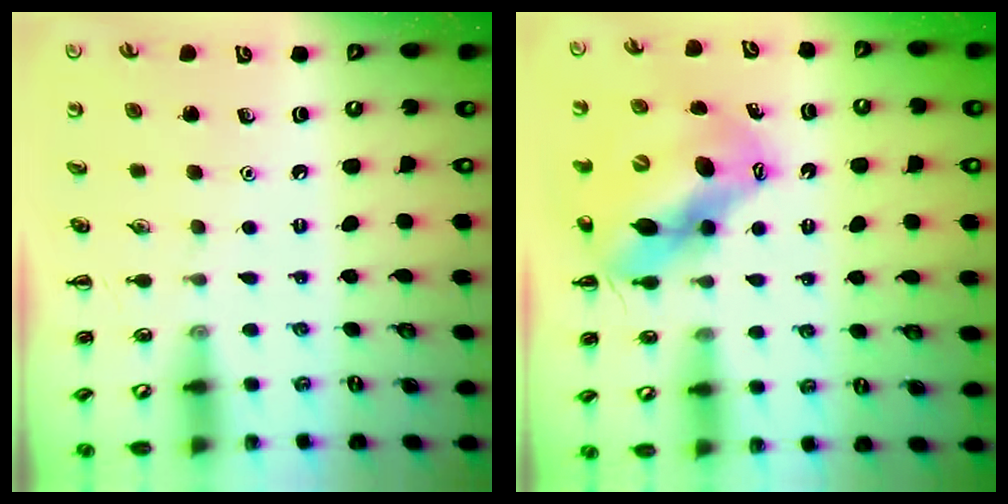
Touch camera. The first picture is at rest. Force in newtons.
{"total": 13.8, "press": 13.4, "slide": 3.5}